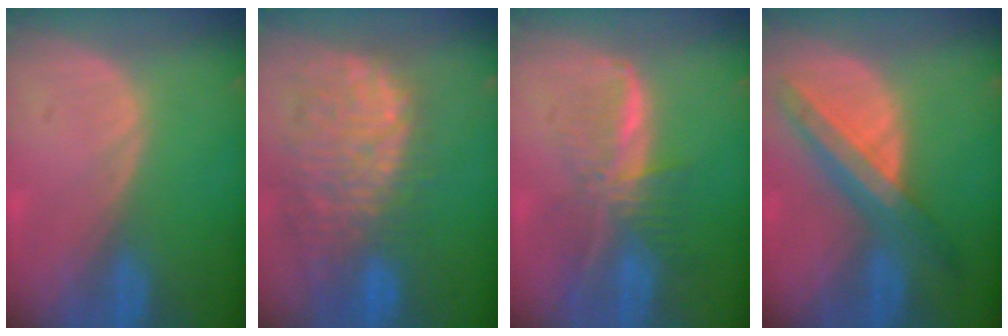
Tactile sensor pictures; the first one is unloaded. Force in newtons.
{"total": 12.7, "press": 11.1, "slide": 6.1}
{"total": 8.1, "press": 6.8, "slide": 4.4}
{"total": 8.2, "press": 7.3, "slide": 3.7}